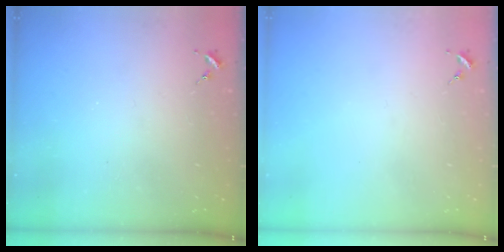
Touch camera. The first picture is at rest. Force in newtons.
{"total": 0.0}